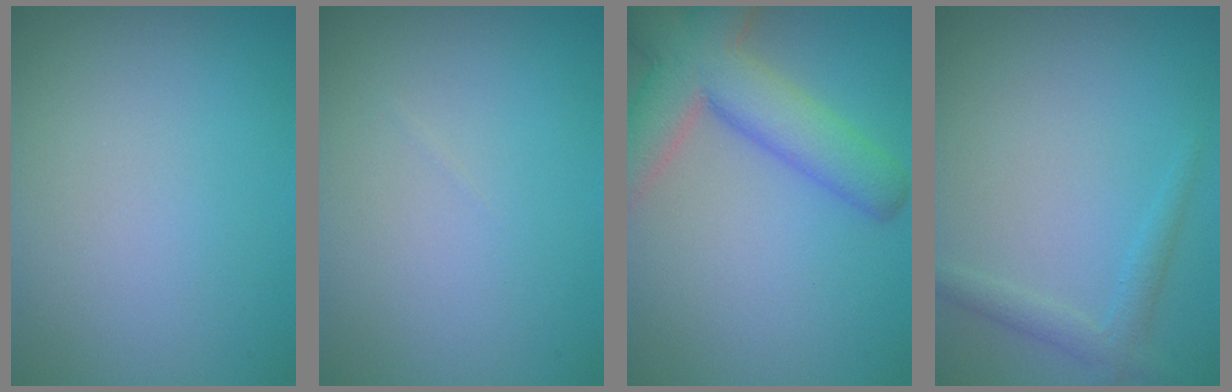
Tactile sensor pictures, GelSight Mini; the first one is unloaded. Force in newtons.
{"total": 0.0}
{"total": 8.1, "press": 8.1, "slide": 0.7}
{"total": 1.8, "press": 1.7, "slide": 0.1}